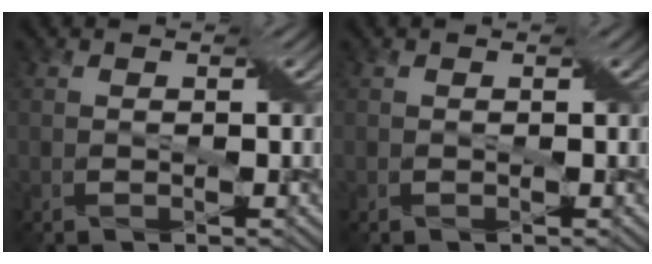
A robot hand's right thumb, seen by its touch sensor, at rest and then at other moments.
{"total": 0.0}